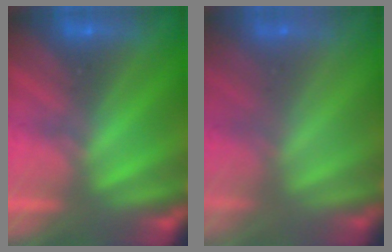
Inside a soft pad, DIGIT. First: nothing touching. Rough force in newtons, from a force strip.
{"total": 1.7}